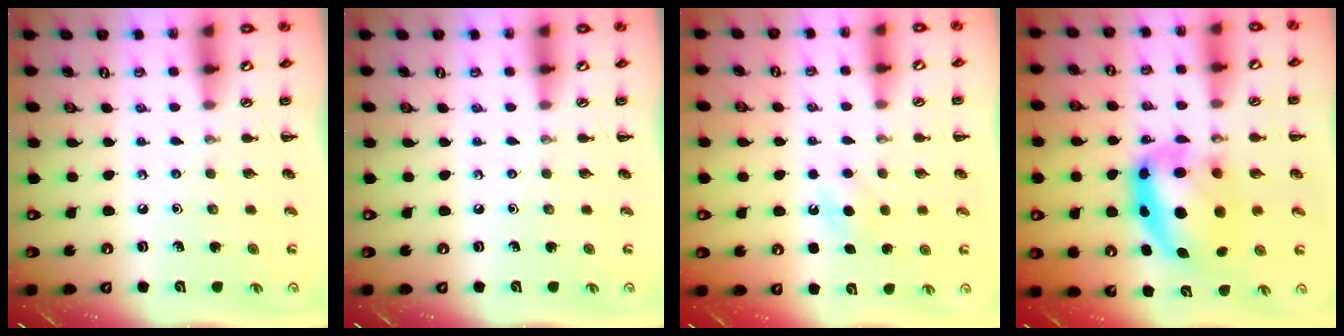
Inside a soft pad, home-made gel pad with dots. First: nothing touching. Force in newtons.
{"total": 0.0}
{"total": 4.9, "press": 4.8, "slide": 1.2}
{"total": 12.0, "press": 11.7, "slide": 2.9}